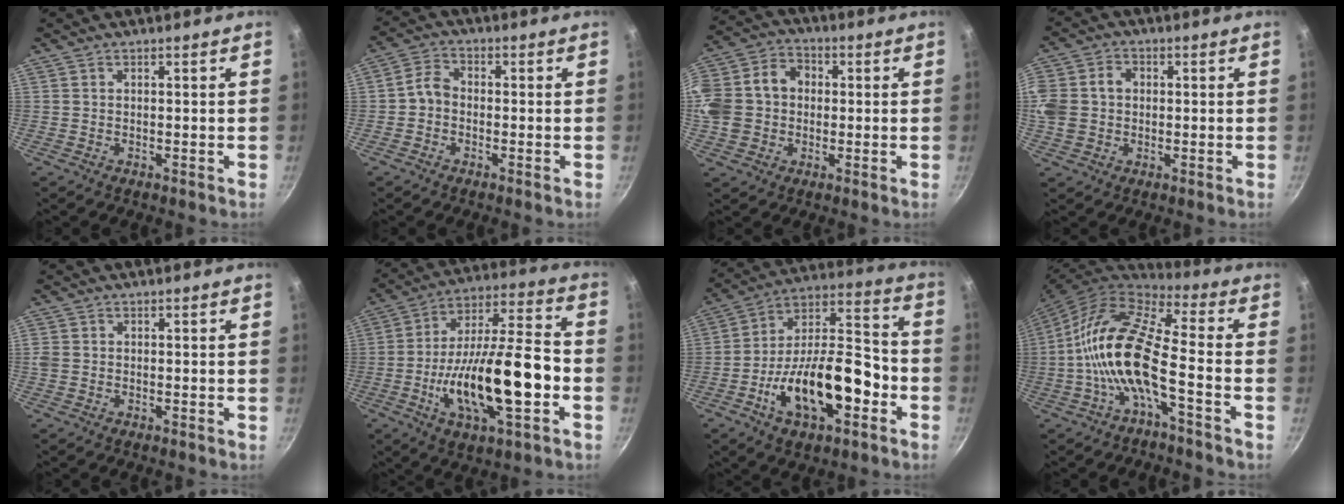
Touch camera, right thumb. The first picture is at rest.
{"total": 4.1, "force": [-1.0, 3.2, 2.4], "torque": [-0.039, 0.023, -0.032]}
{"total": 16.1, "force": [0.5, 13.3, 9.1], "torque": [-0.178, 0.037, 0.001]}
{"total": 11.2, "force": [0.9, 9.3, 6.1], "torque": [-0.139, 0.023, 0.009]}
{"total": 1.4, "force": [-0.2, 1.2, 0.7], "torque": [-0.014, 0.002, -0.004]}
{"total": 22.3, "force": [-5.6, 7.7, 20.1], "torque": [-0.331, 0.041, -0.093]}
{"total": 21.4, "force": [-7.3, 10.2, 17.3], "torque": [-0.263, 0.057, -0.124]}
{"total": 15.5, "force": [-4.0, 5.0, 14.2], "torque": [-0.277, 0.042, -0.091]}